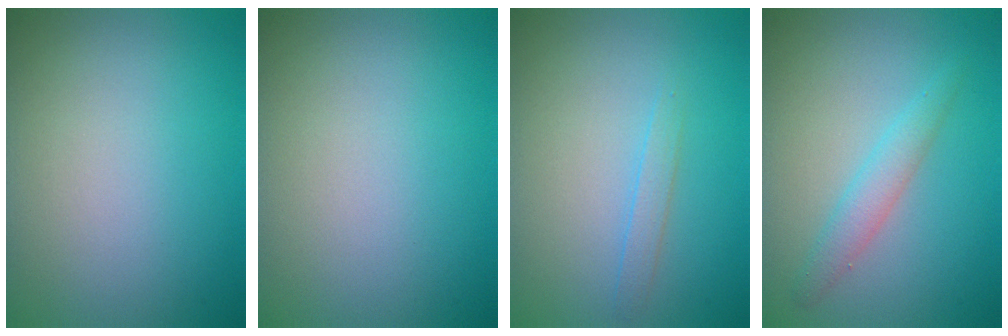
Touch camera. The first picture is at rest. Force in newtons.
{"total": 0.0}
{"total": 1.2, "press": 1.2, "slide": 0.1}
{"total": 2.9, "press": 2.9, "slide": 0.4}